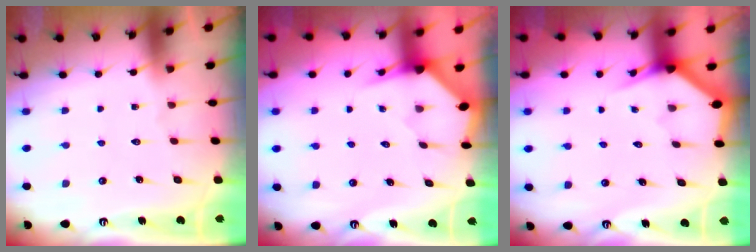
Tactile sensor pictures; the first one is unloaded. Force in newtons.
{"total": 3.4, "press": 3.3, "slide": 0.3}
{"total": 2.9, "press": 2.9, "slide": 0.1}